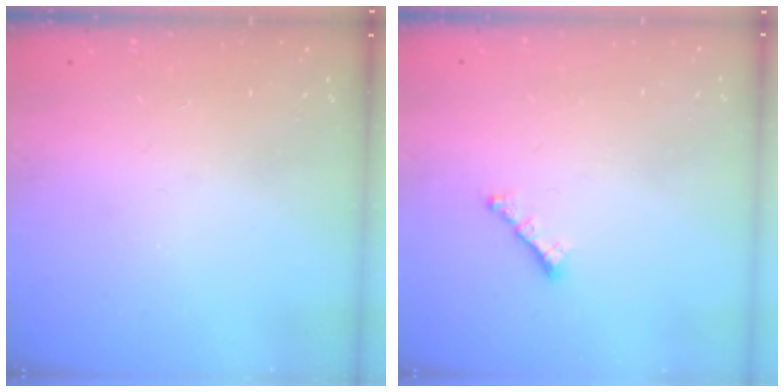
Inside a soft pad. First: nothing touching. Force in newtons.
{"total": 1.8, "press": 1.7, "slide": 0.5}